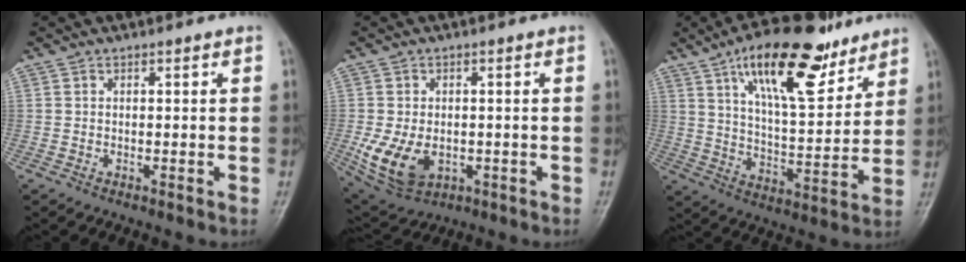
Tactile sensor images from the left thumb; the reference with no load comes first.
{"total": 9.8, "force": [-2.0, 6.7, 6.8], "torque": [-0.124, -0.005, -0.020]}
{"total": 19.7, "force": [12.1, 7.2, 13.7], "torque": [-0.185, -0.052, 0.204]}